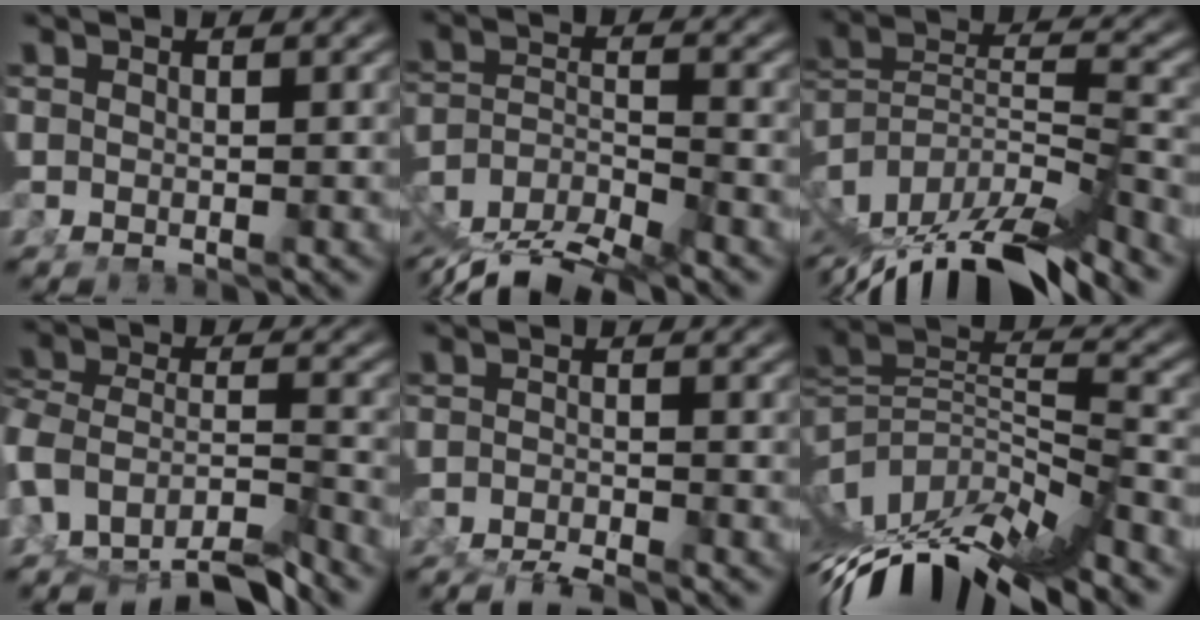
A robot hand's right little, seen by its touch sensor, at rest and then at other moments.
{"total": 11.5, "force": [-7.0, 7.5, 5.2], "torque": [-0.102, -0.047, -0.112]}
{"total": 12.4, "force": [-6.6, 7.6, 7.3], "torque": [-0.147, -0.042, -0.096]}
{"total": 8.8, "force": [-4.5, 6.1, 4.5], "torque": [-0.104, -0.044, -0.070]}
{"total": 2.6, "force": [-2.4, 0.5, 0.6], "torque": [-0.008, -0.004, -0.042]}
{"total": 12.5, "force": [-4.9, 7.2, 9.0], "torque": [-0.174, -0.041, -0.063]}